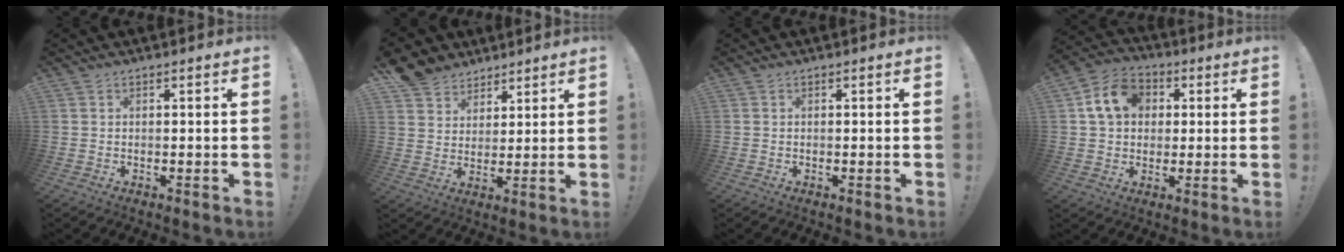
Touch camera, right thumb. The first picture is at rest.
{"total": 7.8, "force": [5.7, 5.4, 0.6], "torque": [-0.012, -0.045, 0.115]}
{"total": 0.0}
{"total": 12.3, "force": [3.6, 9.7, 6.6], "torque": [-0.100, 0.006, 0.074]}